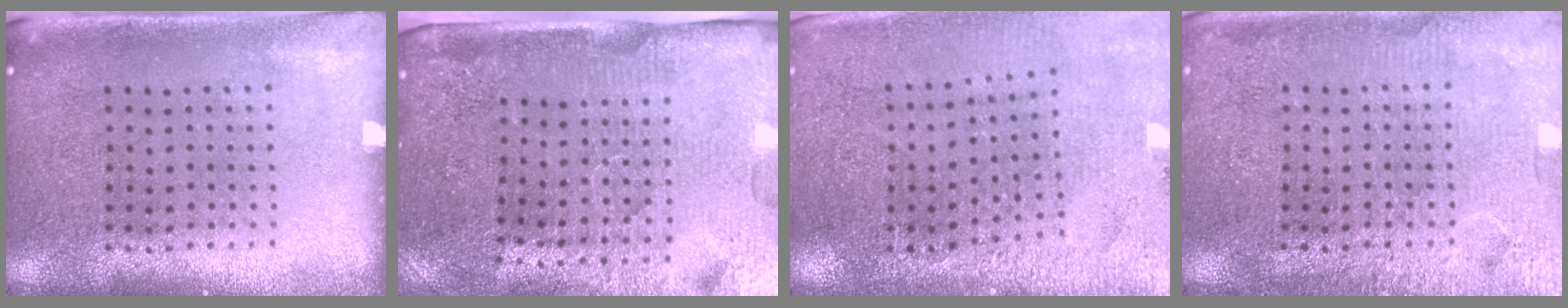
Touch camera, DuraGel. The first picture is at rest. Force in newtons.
{"total": 4.4, "press": 3.9, "slide": 2.2}
{"total": 2.8, "press": 2.8, "slide": 0.2}
{"total": 4.8, "press": 4.7, "slide": 0.7}